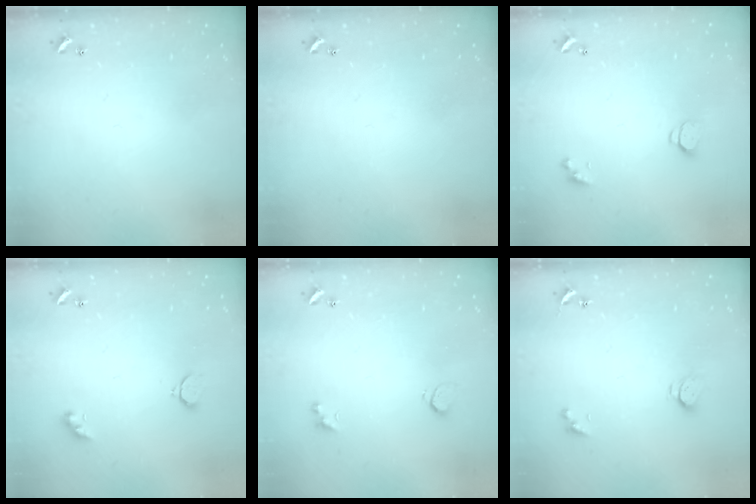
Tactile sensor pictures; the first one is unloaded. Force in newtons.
{"total": 0.0}
{"total": 1.6, "press": 1.5, "slide": 0.4}
{"total": 3.3, "press": 3.3, "slide": 0.6}
{"total": 2.1, "press": 1.8, "slide": 1.2}
{"total": 2.6, "press": 2.6, "slide": 0.2}